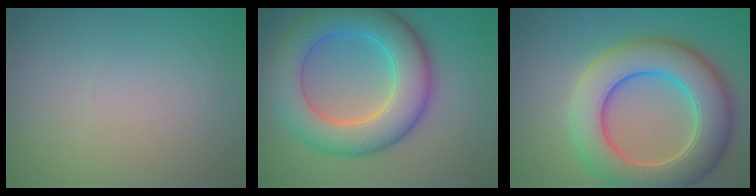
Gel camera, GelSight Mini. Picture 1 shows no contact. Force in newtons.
{"total": 8.8, "press": 8.8, "slide": 0.1}
{"total": 9.7, "press": 9.7, "slide": 0.6}